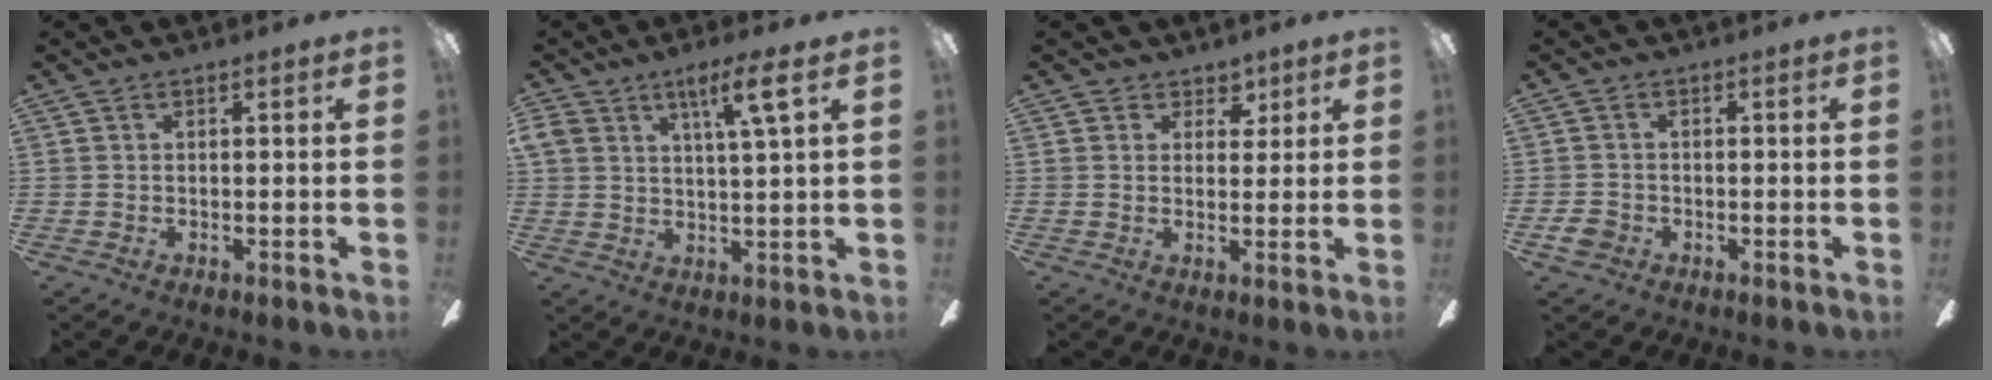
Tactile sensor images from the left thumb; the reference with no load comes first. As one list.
[{"total": 7.9, "force": [4.5, 2.1, 6.1], "torque": [-0.111, -0.012, 0.074]}, {"total": 3.7, "force": [2.3, 2.9, 0.5], "torque": [0.003, -0.009, 0.037]}, {"total": 3.3, "force": [-1.7, 2.5, 1.3], "torque": [-0.032, 0.006, -0.034]}]